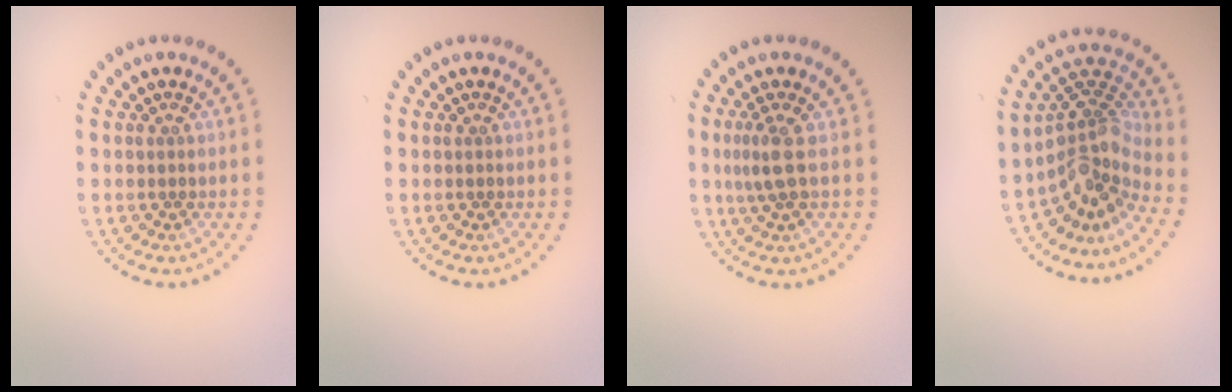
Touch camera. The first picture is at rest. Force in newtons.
{"total": 0.0}
{"total": 2.0, "press": 1.6, "slide": 1.1}
{"total": 4.6, "press": 3.0, "slide": 3.4}